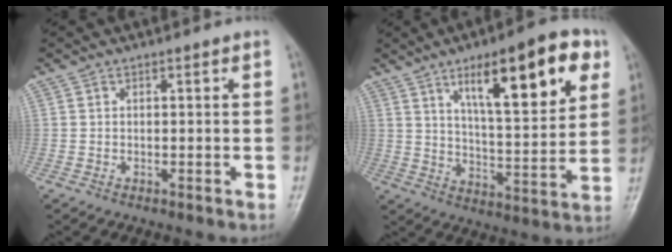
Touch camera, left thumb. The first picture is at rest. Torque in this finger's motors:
{"motor_torque": [0.58, 0.56, 1.76, -1.01, 0.14]}